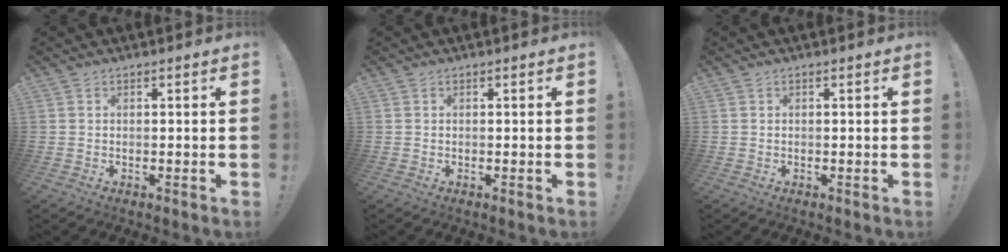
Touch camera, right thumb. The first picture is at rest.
{"total": 0.0}
{"total": 0.0}